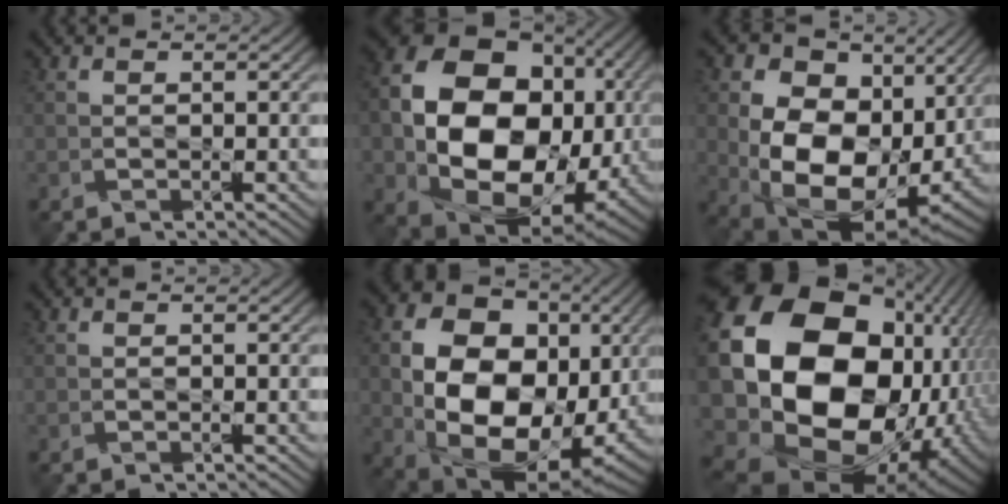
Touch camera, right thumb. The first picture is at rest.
{"total": 20.7, "force": [-1.2, 15.4, 13.8], "torque": [-0.281, -0.047, 0.017]}
{"total": 18.1, "force": [1.0, 13.3, 12.1], "torque": [-0.228, -0.040, 0.041]}
{"total": 0.0}
{"total": 18.4, "force": [-1.0, 13.4, 12.6], "torque": [-0.256, -0.046, 0.000]}
{"total": 24.0, "force": [1.4, 18.3, 15.5], "torque": [-0.364, -0.068, 0.070]}